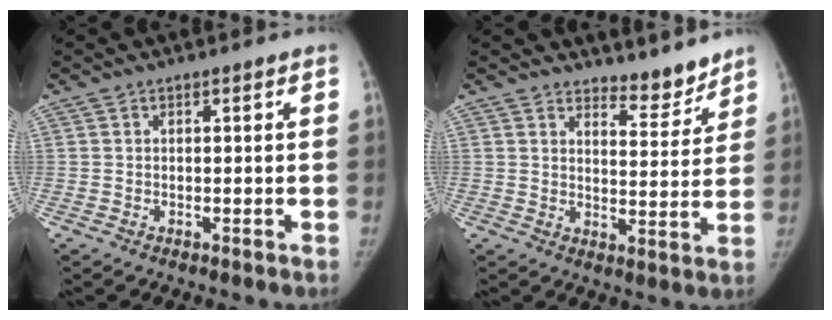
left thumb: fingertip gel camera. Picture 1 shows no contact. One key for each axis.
{"total": 6.1, "fx": 5.7, "fy": 1.7, "fz": 1.3, "tx": 0.007, "ty": -0.056, "tz": 0.089}